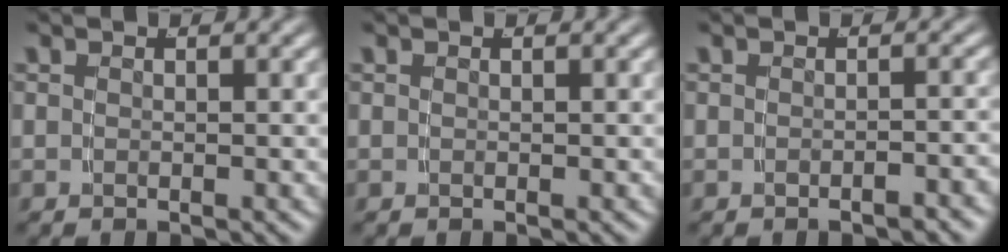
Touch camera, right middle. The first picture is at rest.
{"total": 0.0}
{"total": 1.3, "force": [-1.2, 0.0, 0.4], "torque": [-0.003, 0.007, -0.020]}